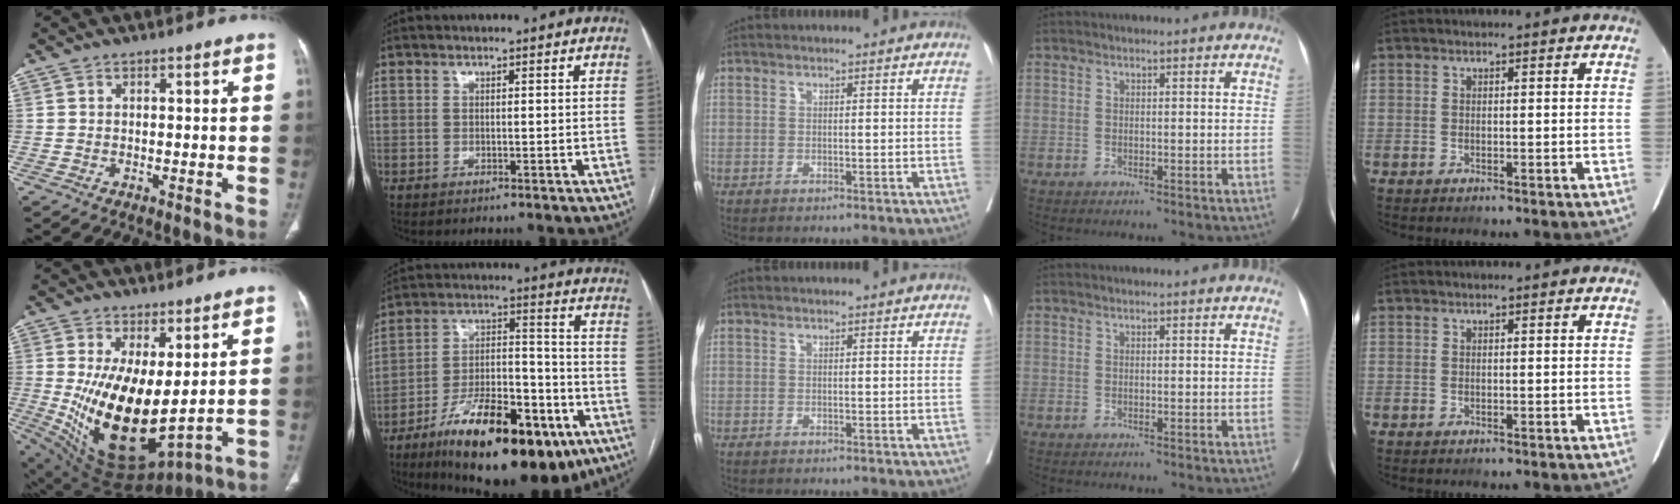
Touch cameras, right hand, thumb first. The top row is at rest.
{"thumb": {"total": 17.9, "force": [2.0, 8.4, 15.6], "torque": [-0.274, -0.043, 0.067]}, "index": {"total": 23.4, "force": [-13.6, 8.5, 17.0], "torque": [-0.244, 0.024, -0.211]}}